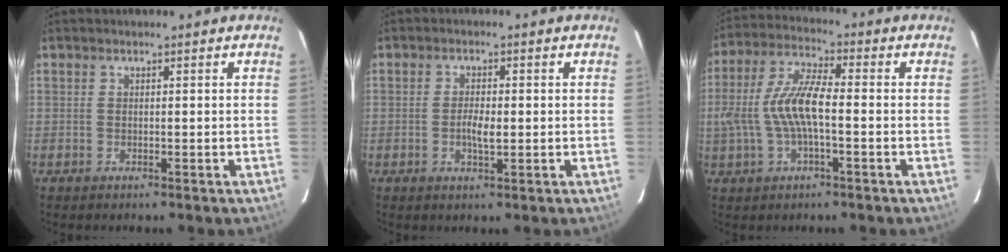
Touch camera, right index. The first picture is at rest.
{"total": 3.0, "force": [-0.4, 1.1, 2.8], "torque": [-0.052, -0.001, -0.008]}
{"total": 10.8, "force": [-1.4, 3.3, 10.2], "torque": [-0.214, 0.009, -0.024]}